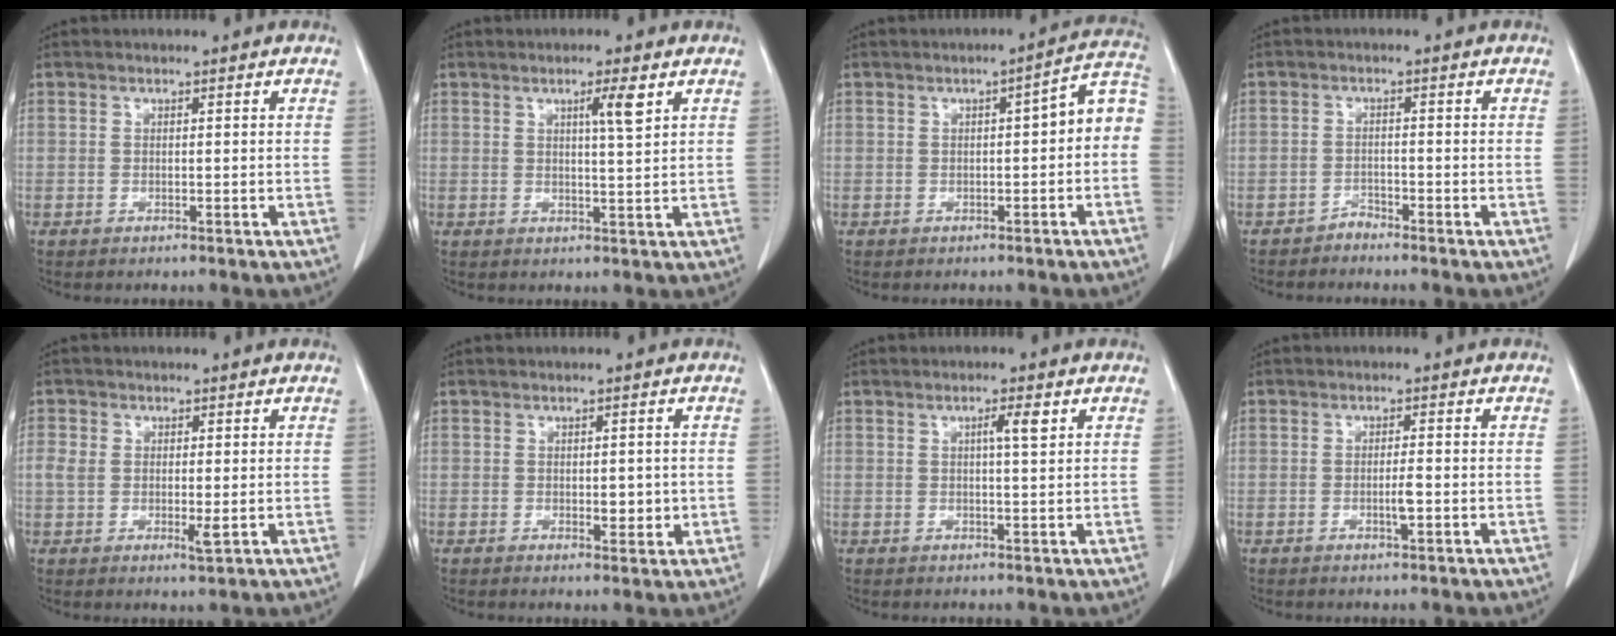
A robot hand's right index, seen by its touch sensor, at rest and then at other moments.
{"total": 3.7, "force": [1.7, -0.2, 3.2], "torque": [-0.055, -0.004, 0.029]}
{"total": 6.4, "force": [-0.4, 1.5, 6.2], "torque": [-0.074, 0.031, -0.009]}
{"total": 1.4, "force": [-1.4, 0.3, -0.1], "torque": [0.006, 0.000, -0.025]}
{"total": 4.1, "force": [0.0, 2.0, 3.6], "torque": [-0.066, -0.005, 0.004]}
{"total": 2.6, "force": [-0.1, 1.4, 2.2], "torque": [-0.026, -0.003, 0.005]}
{"total": 2.6, "force": [1.0, 0.1, 2.4], "torque": [-0.041, 0.000, 0.015]}
{"total": 2.1, "force": [-0.5, 0.2, 2.1], "torque": [-0.039, -0.002, -0.009]}